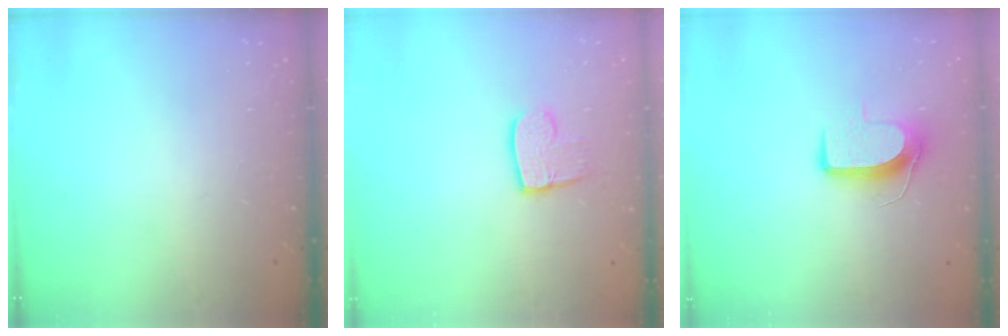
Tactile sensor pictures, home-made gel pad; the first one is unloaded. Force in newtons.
{"total": 9.5, "press": 9.4, "slide": 0.8}
{"total": 9.0, "press": 9.0, "slide": 0.2}